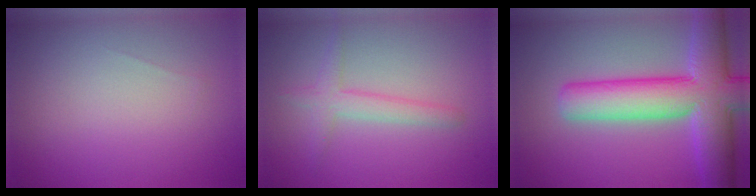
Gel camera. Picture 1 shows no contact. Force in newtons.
{"total": 2.4, "press": 2.4, "slide": 0.1}
{"total": 10.5, "press": 10.5, "slide": 0.6}